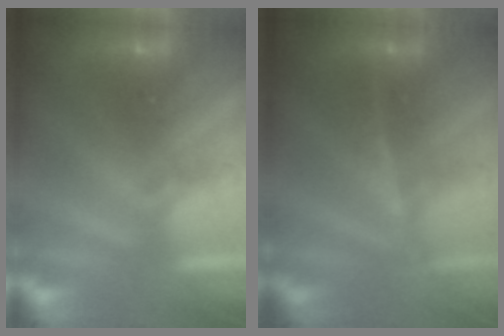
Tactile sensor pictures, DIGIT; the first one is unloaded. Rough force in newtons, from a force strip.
{"total": 2.4}